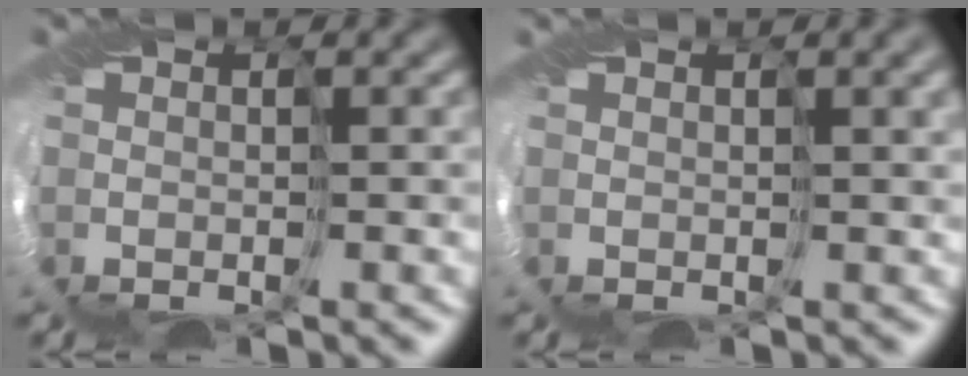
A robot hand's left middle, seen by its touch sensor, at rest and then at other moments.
{"total": 2.6, "force": [1.2, 0.7, 2.2], "torque": [-0.027, 0.006, 0.015]}